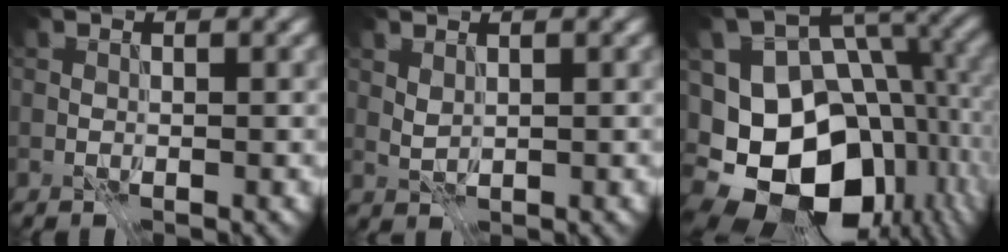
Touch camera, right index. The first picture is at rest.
{"total": 1.0, "force": [0.7, 0.3, 0.7], "torque": [-0.016, -0.002, 0.016]}
{"total": 16.4, "force": [-5.0, 11.3, 10.9], "torque": [-0.174, -0.026, -0.068]}